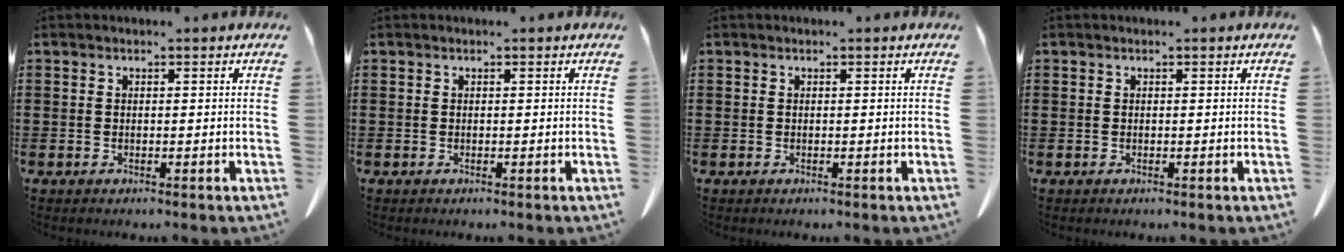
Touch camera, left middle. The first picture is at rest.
{"total": 0.0}
{"total": 0.0}
{"total": 0.0}